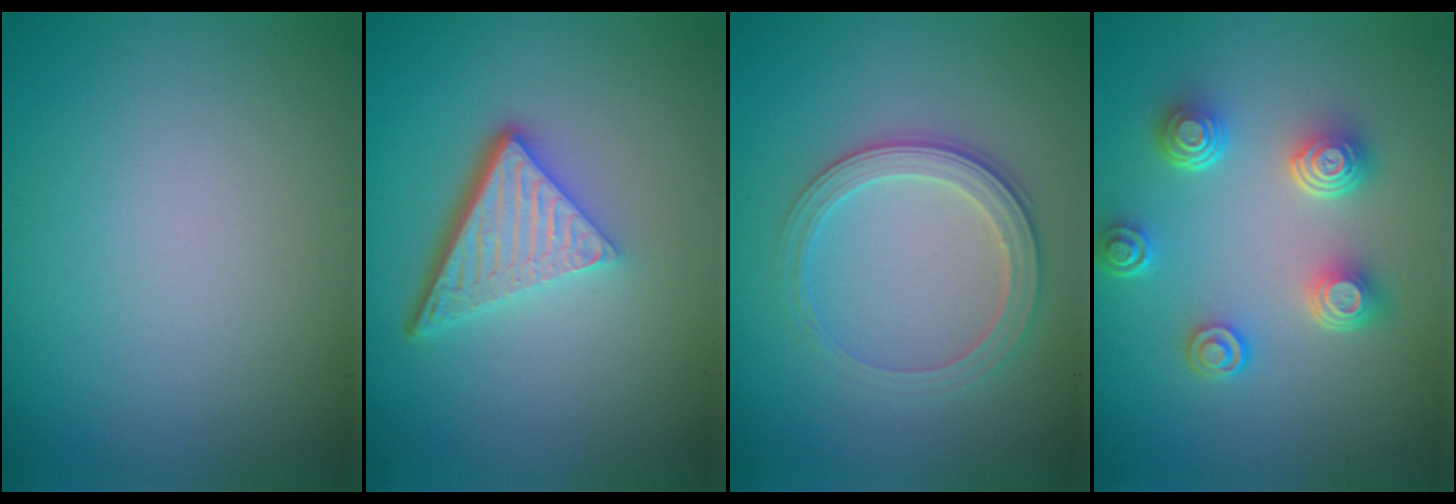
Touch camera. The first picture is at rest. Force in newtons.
{"total": 5.4, "press": 3.6, "slide": 4.0}
{"total": 2.8, "press": 2.7, "slide": 0.7}
{"total": 4.7, "press": 3.5, "slide": 3.1}